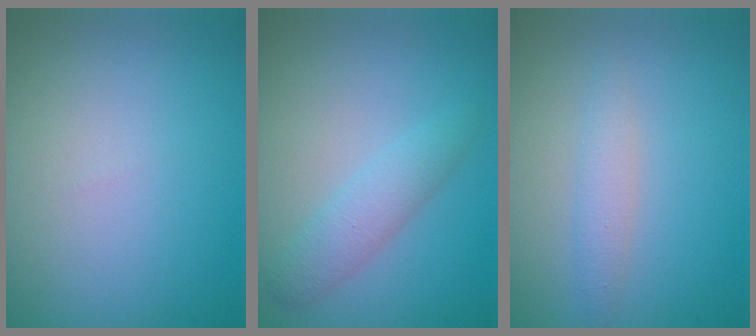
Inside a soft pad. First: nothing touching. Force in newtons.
{"total": 2.4, "press": 2.4, "slide": 0.1}
{"total": 1.6, "press": 1.6, "slide": 0.0}